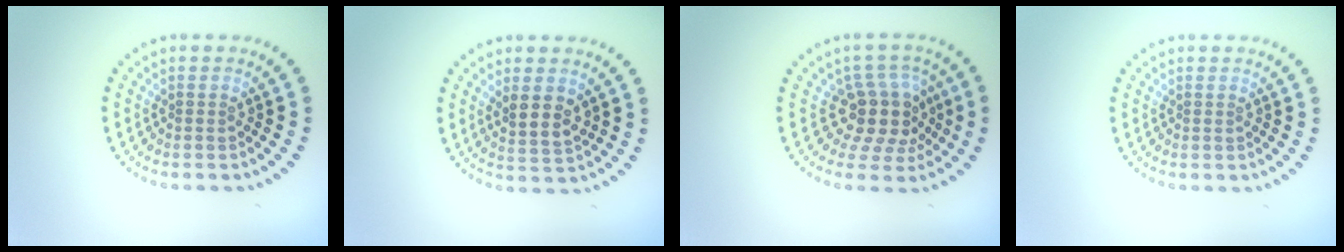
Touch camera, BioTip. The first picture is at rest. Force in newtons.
{"total": 2.7, "press": 2.4, "slide": 1.1}
{"total": 4.4, "press": 3.4, "slide": 2.7}
{"total": 0.0}